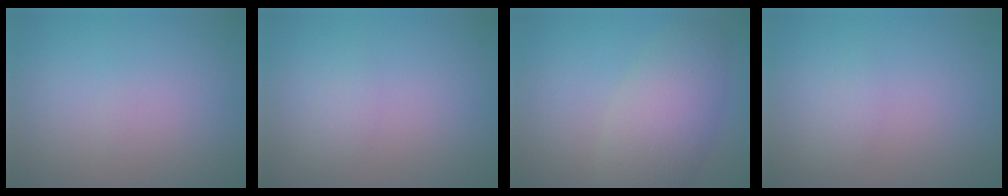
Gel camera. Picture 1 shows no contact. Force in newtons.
{"total": 0.9, "press": 0.9, "slide": 0.1}
{"total": 5.3, "press": 5.3, "slide": 0.3}
{"total": 0.9, "press": 0.9, "slide": 0.1}